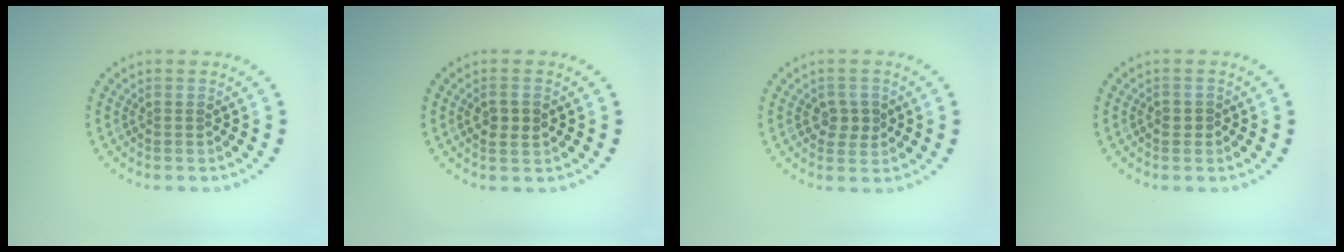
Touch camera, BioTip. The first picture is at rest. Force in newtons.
{"total": 2.1, "press": 2.1, "slide": 0.2}
{"total": 2.1, "press": 2.1, "slide": 0.5}
{"total": 0.6, "press": 0.5, "slide": 0.3}